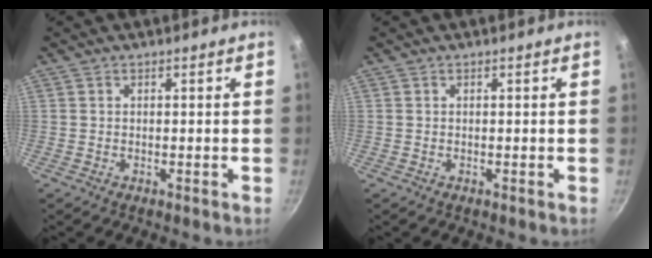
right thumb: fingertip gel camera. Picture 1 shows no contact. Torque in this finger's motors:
{"motor_torque": [0.09, -0.47, 0.35, -0.08, 0.04]}